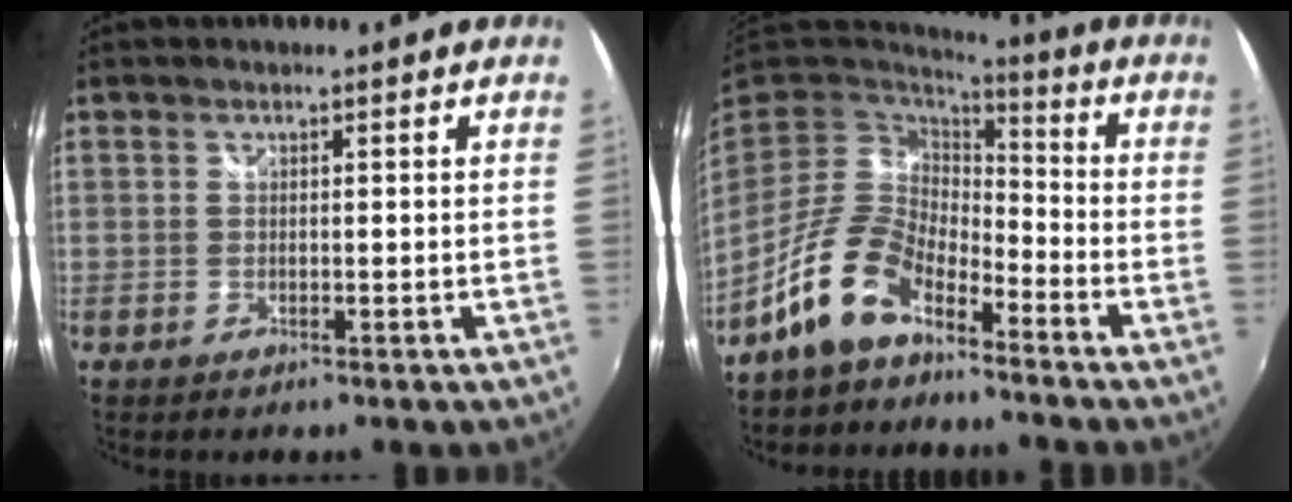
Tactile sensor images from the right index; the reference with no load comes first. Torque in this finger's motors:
{"motor_torque": [0.55, -0.47, 0.73, 0.16]}